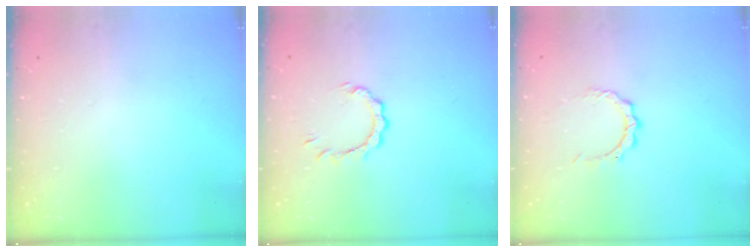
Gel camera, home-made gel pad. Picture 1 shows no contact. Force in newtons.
{"total": 3.7, "press": 3.7, "slide": 0.3}
{"total": 3.0, "press": 3.0, "slide": 0.2}